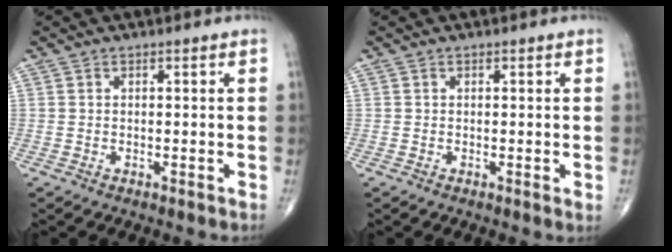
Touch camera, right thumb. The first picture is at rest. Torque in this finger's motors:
{"motor_torque": [-0.28, 0.04, -0.05, -0.01, 0.05]}